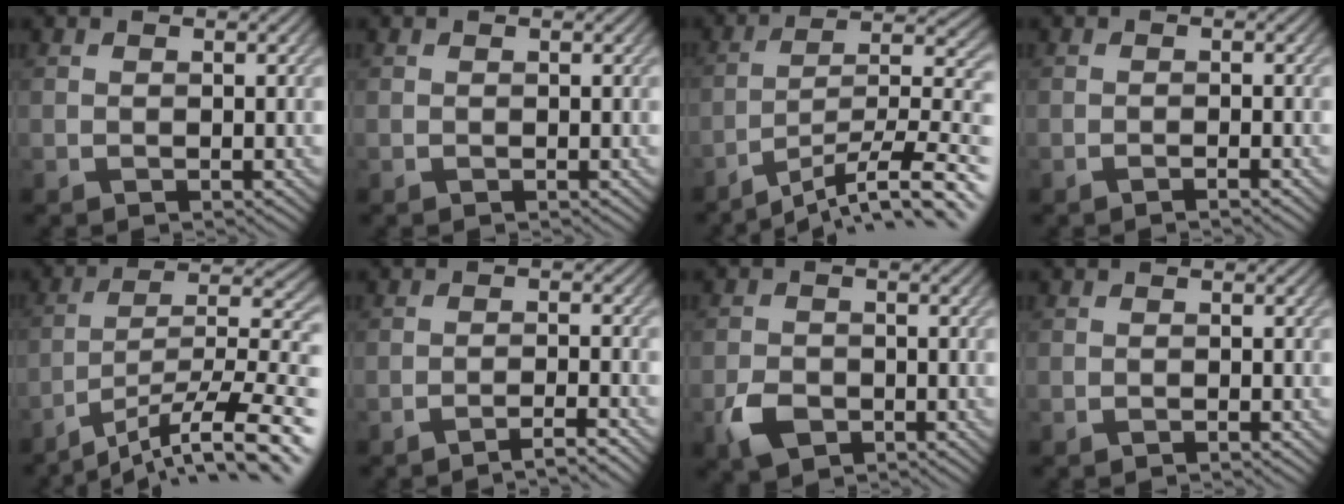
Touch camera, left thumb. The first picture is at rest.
{"total": 0.0}
{"total": 13.4, "force": [-9.4, 2.5, 9.3], "torque": [-0.139, 0.008, -0.156]}
{"total": 1.5, "force": [-1.0, 0.1, 1.1], "torque": [-0.016, 0.005, -0.022]}
{"total": 14.4, "force": [-9.2, 3.2, 10.6], "torque": [-0.165, 0.008, -0.151]}
{"total": 3.7, "force": [-2.8, 0.3, 2.4], "torque": [-0.030, 0.012, -0.059]}
{"total": 3.8, "force": [-2.0, 2.5, 2.0], "torque": [-0.045, -0.008, -0.043]}
{"total": 0.6, "force": [-0.4, 0.0, 0.4], "torque": [-0.006, 0.001, -0.008]}